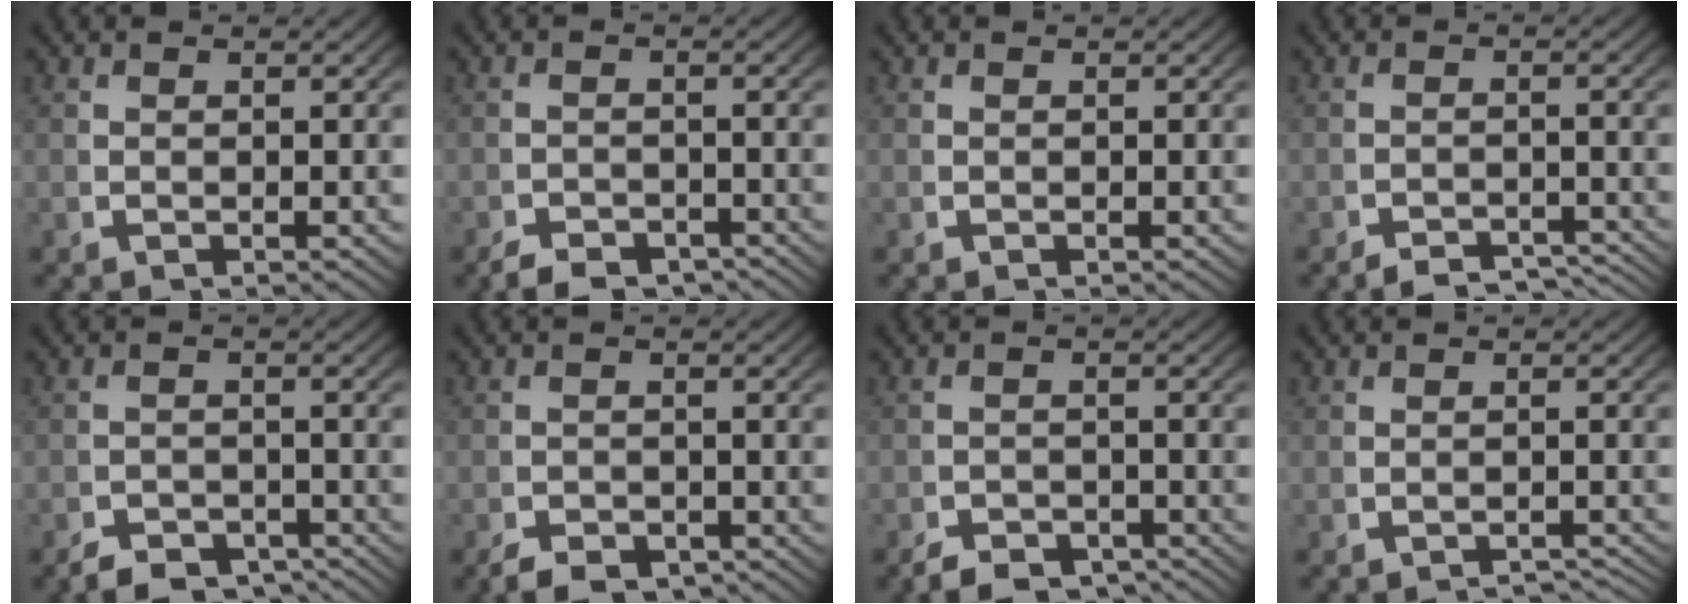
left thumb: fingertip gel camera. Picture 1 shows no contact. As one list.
[{"total": 2.9, "force": [-2.6, 0.9, 0.7], "torque": [0.000, -0.010, -0.046]}, {"total": 0.0}, {"total": 4.1, "force": [-3.6, 1.2, 1.4], "torque": [-0.014, -0.013, -0.058]}, {"total": 4.5, "force": [-3.8, 2.0, 1.5], "torque": [-0.010, -0.022, -0.060]}, {"total": 2.9, "force": [-2.4, 1.2, 0.9], "torque": [-0.004, -0.013, -0.042]}, {"total": 4.1, "force": [-3.5, 1.7, 1.2], "torque": [-0.005, -0.019, -0.057]}, {"total": 4.5, "force": [-4.4, 0.8, 1.0], "torque": [-0.005, -0.007, -0.065]}]